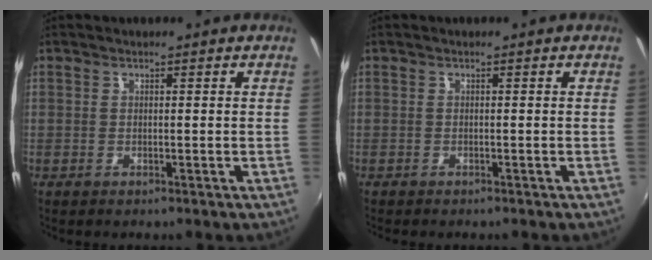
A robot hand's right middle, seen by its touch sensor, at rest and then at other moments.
{"total": 0.9, "force": [-0.8, 0.1, 0.3], "torque": [-0.009, -0.004, -0.012]}